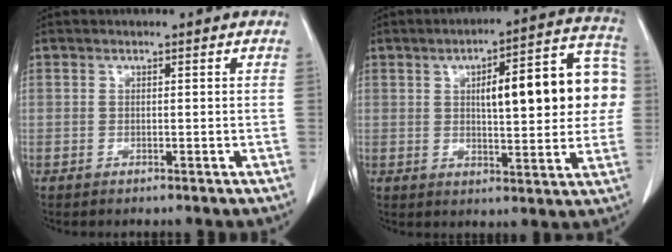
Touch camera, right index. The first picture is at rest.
{"total": 16.2, "force": [2.3, 4.2, 15.5], "torque": [-0.199, 0.040, 0.034]}